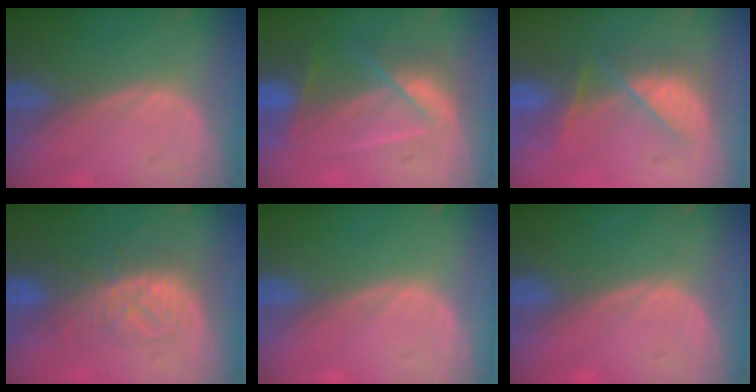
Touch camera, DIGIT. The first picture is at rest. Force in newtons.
{"total": 7.3, "press": 6.4, "slide": 3.5}
{"total": 7.2, "press": 6.9, "slide": 2.1}
{"total": 8.2, "press": 7.6, "slide": 2.9}
{"total": 0.0}
{"total": 0.0}